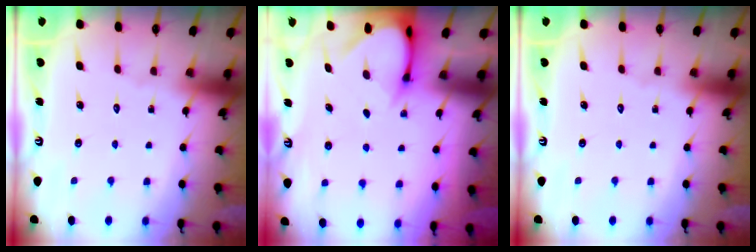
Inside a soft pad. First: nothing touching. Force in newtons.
{"total": 3.4, "press": 3.4, "slide": 0.3}
{"total": 0.0}